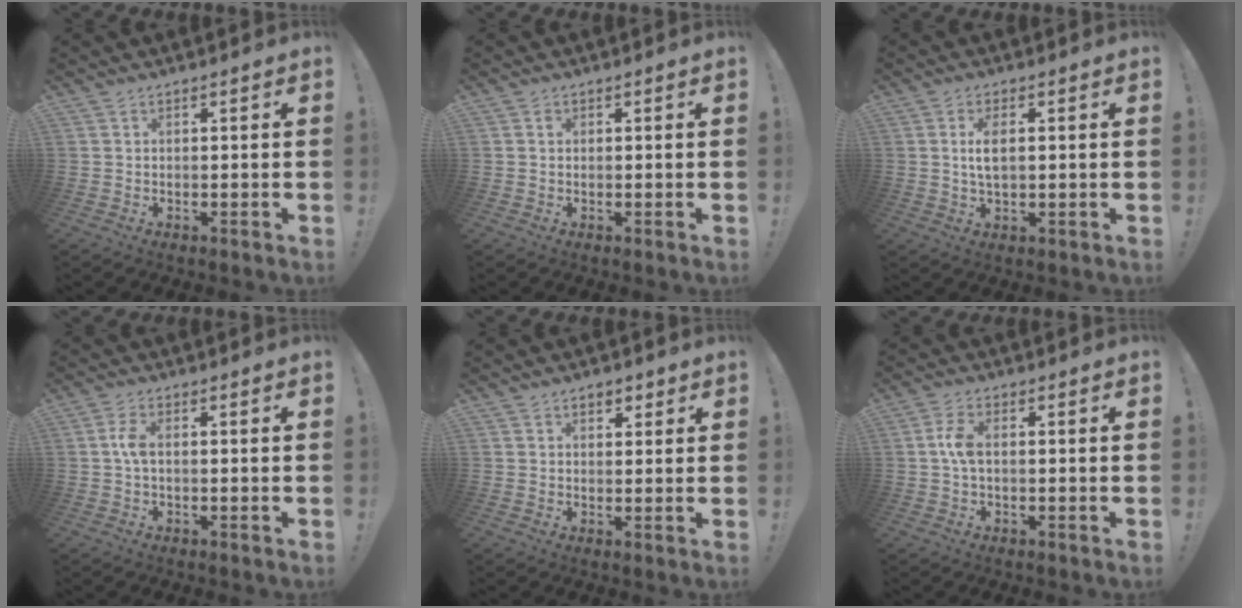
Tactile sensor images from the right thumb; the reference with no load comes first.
{"total": 0.6, "force": [0.2, 0.5, 0.1], "torque": [0.005, -0.001, 0.002]}
{"total": 5.0, "force": [0.7, 2.2, 4.4], "torque": [-0.085, 0.000, 0.008]}
{"total": 4.3, "force": [0.0, 1.8, 3.8], "torque": [-0.084, 0.010, 0.001]}
{"total": 3.0, "force": [1.6, 2.0, 1.5], "torque": [-0.017, -0.002, 0.025]}
{"total": 5.3, "force": [0.1, 2.5, 4.7], "torque": [-0.089, 0.010, 0.002]}